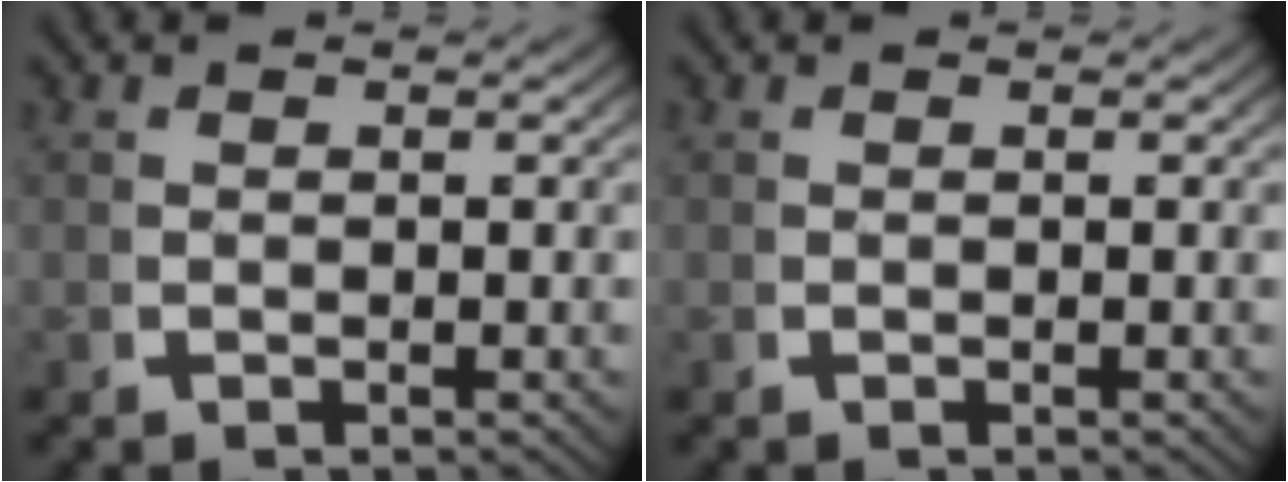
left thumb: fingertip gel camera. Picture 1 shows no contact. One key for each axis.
{"total": 0.0}